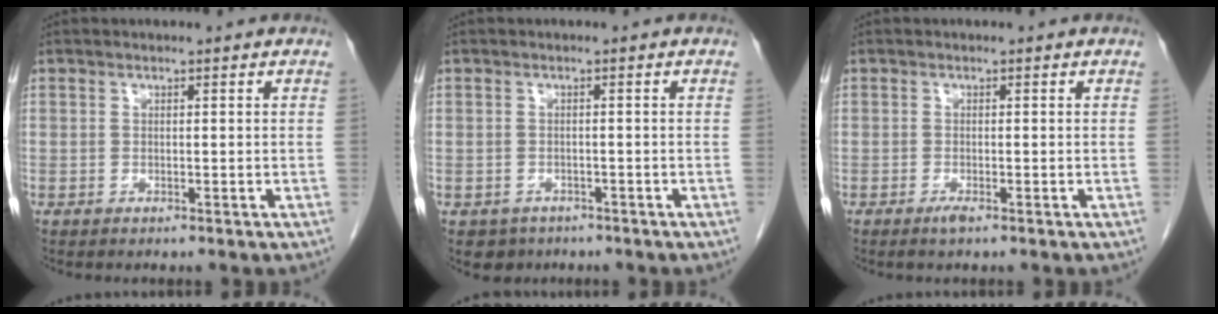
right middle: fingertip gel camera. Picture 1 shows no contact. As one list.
[{"total": 2.9, "force": [-1.9, 2.2, 0.1], "torque": [-0.007, 0.004, -0.027]}, {"total": 1.1, "force": [-0.8, 0.0, 0.8], "torque": [-0.018, -0.003, -0.014]}]